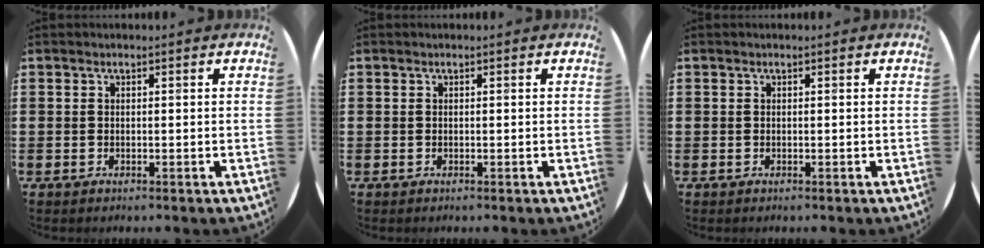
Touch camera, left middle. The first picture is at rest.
{"total": 0.0}
{"total": 0.0}